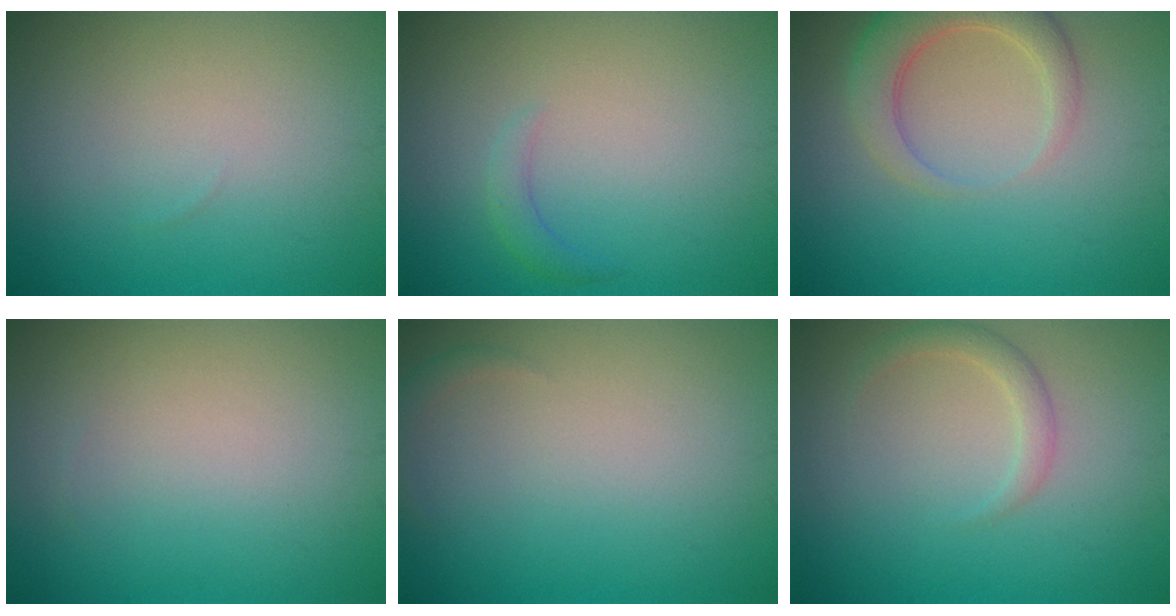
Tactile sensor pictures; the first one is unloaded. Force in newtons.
{"total": 1.3, "press": 1.3, "slide": 0.1}
{"total": 4.3, "press": 4.3, "slide": 0.6}
{"total": 0.0}
{"total": 0.9, "press": 0.9, "slide": 0.1}
{"total": 1.6, "press": 1.6, "slide": 0.1}